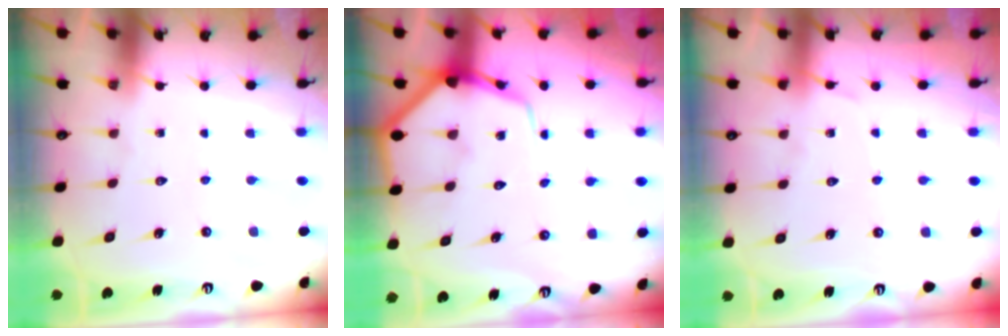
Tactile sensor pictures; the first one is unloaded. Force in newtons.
{"total": 8.5, "press": 8.4, "slide": 0.9}
{"total": 4.0, "press": 4.0, "slide": 0.4}